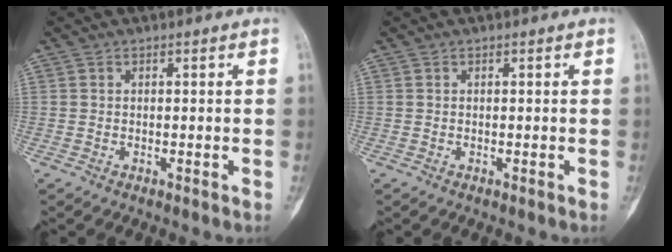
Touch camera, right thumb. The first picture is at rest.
{"total": 0.0}